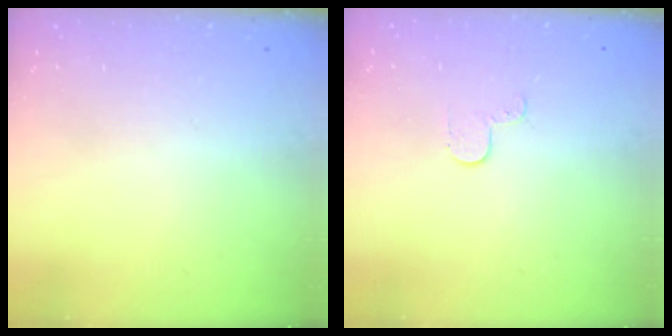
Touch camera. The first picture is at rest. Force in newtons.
{"total": 3.4, "press": 3.4, "slide": 0.3}